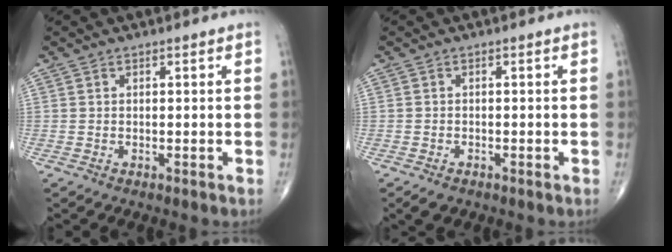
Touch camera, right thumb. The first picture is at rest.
{"total": 1.8, "force": [-1.4, 0.9, 0.8], "torque": [-0.018, 0.005, -0.021]}